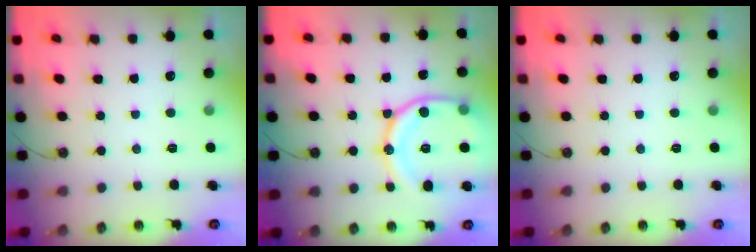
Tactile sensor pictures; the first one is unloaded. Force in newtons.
{"total": 18.2, "press": 18.1, "slide": 1.8}
{"total": 0.0}